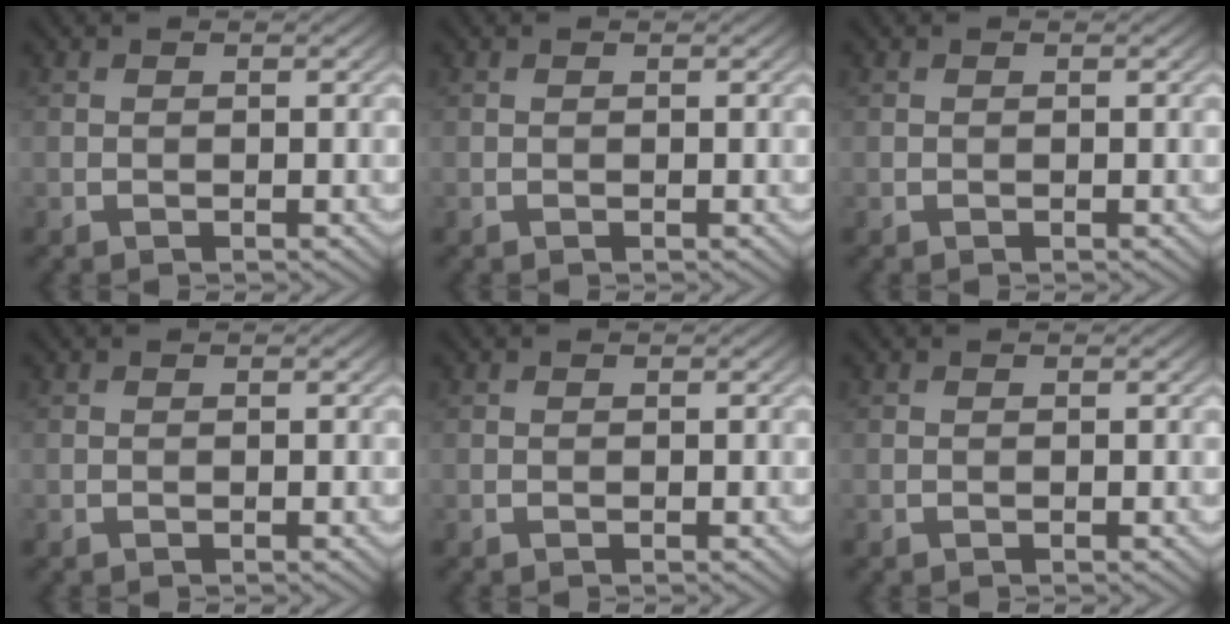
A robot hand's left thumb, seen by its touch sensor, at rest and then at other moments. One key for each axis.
{"total": 0.0}
{"total": 0.0}
{"total": 0.0}
{"total": 0.0}
{"total": 0.0}